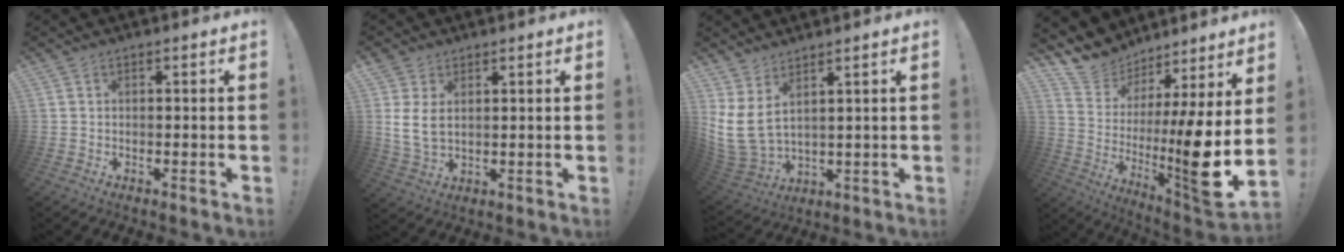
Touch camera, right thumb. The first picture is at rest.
{"total": 7.0, "force": [2.3, 4.1, 5.2], "torque": [-0.099, -0.010, 0.049]}
{"total": 9.3, "force": [3.5, 4.9, 7.2], "torque": [-0.158, -0.030, 0.069]}
{"total": 10.3, "force": [1.6, 1.5, 10.1], "torque": [-0.173, -0.061, 0.030]}